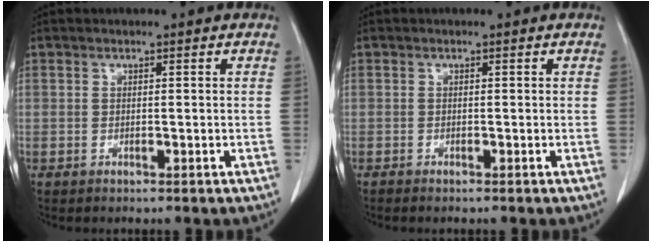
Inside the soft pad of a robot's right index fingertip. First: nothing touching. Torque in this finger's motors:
{"motor_torque": [-0.06, 0.00, -0.08, 0.02]}